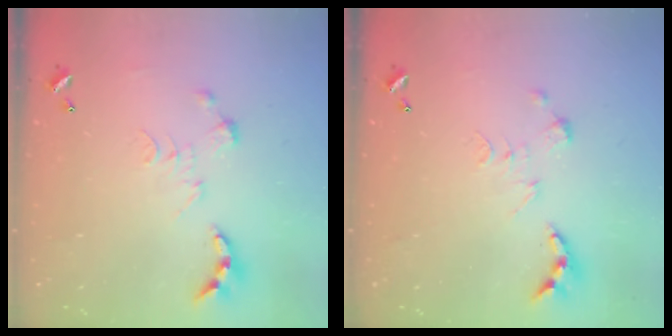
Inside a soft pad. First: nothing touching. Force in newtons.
{"total": 0.0}